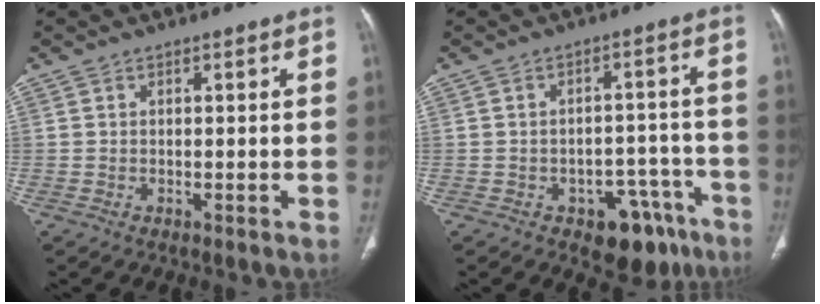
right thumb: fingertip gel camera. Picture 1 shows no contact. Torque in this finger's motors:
{"motor_torque": [2.63, 2.38, 0.92, -0.83, 0.03]}